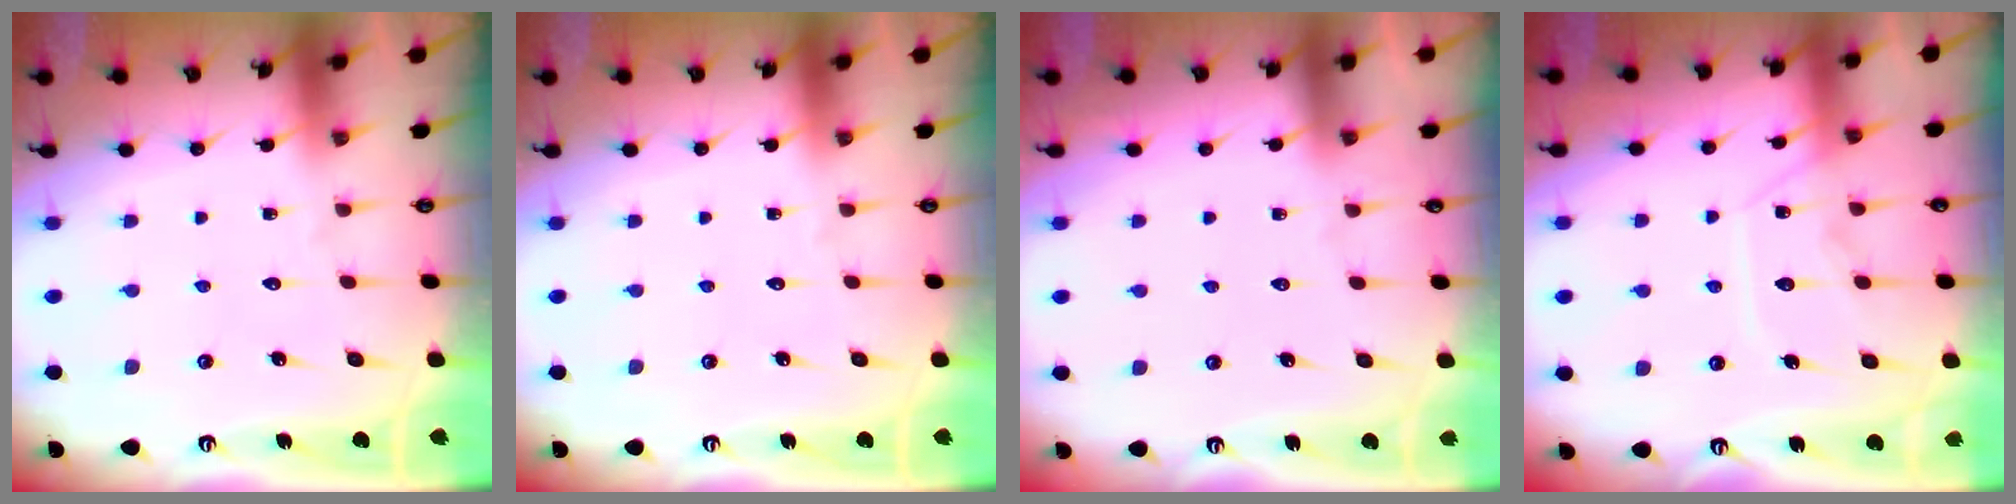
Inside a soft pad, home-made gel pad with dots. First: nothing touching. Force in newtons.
{"total": 0.0}
{"total": 2.5, "press": 2.5, "slide": 0.4}
{"total": 11.8, "press": 11.7, "slide": 1.2}